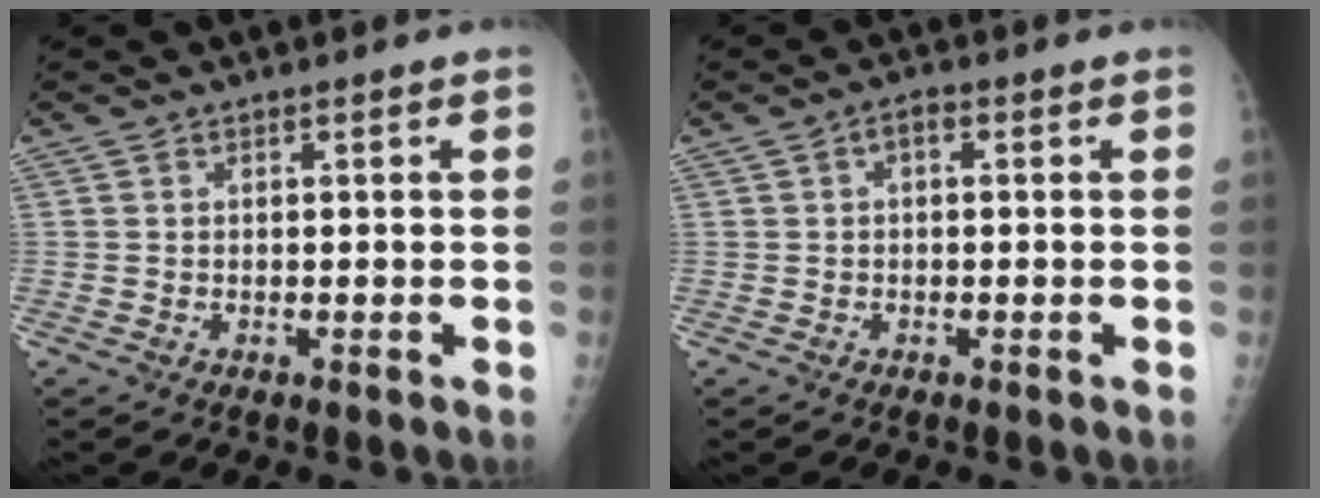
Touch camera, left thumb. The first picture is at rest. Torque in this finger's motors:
{"motor_torque": [-0.19, 0.05, 0.24, 0.05, 0.07]}